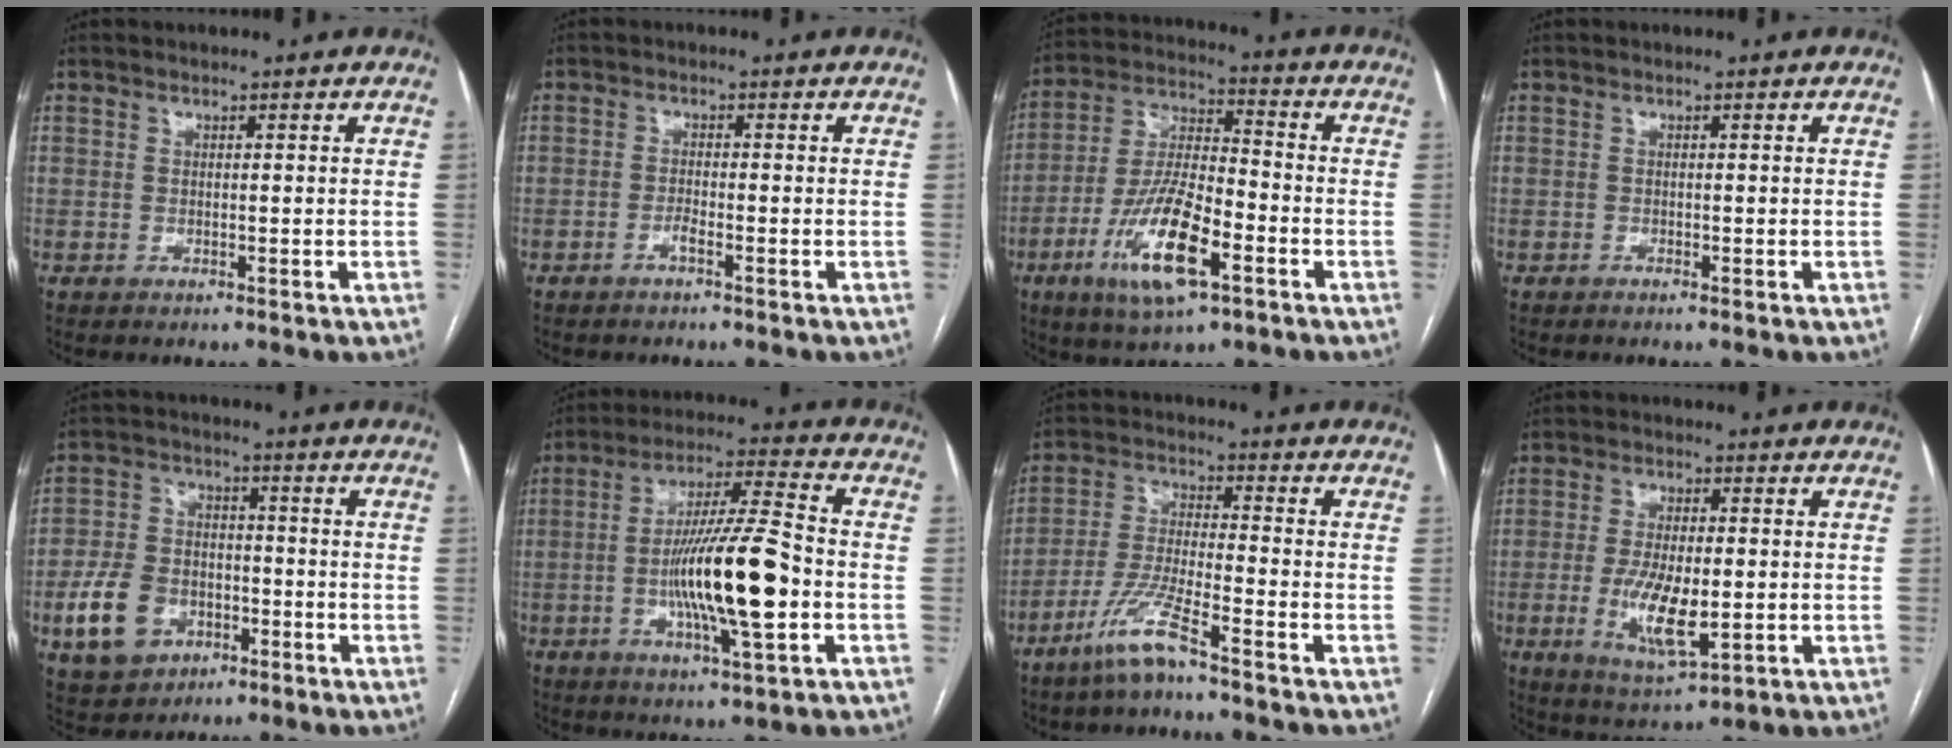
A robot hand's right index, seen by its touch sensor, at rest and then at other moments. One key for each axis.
{"total": 1.3, "fx": -0.9, "fy": 0.1, "fz": 0.9, "tx": -0.018, "ty": 0.002, "tz": -0.018}
{"total": 14.5, "fx": -6.3, "fy": 3.7, "fz": 12.5, "tx": -0.253, "ty": -0.010, "tz": -0.113}
{"total": 0.0}
{"total": 10.5, "fx": -4.1, "fy": 7.8, "fz": 5.8, "tx": -0.137, "ty": 0.013, "tz": -0.064}
{"total": 15.4, "fx": -3.0, "fy": 1.3, "fz": 15.0, "tx": -0.274, "ty": -0.001, "tz": -0.052}
{"total": 8.1, "fx": -5.7, "fy": 0.1, "fz": 5.8, "tx": -0.126, "ty": -0.015, "tz": -0.118}
{"total": 9.3, "fx": -1.5, "fy": 3.1, "fz": 8.7, "tx": -0.174, "ty": -0.016, "tz": -0.020}